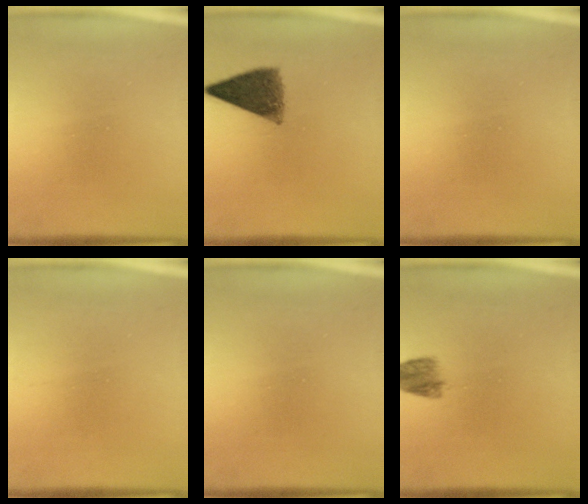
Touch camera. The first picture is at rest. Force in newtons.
{"total": 7.4}
{"total": 0.0}
{"total": 1.4}
{"total": 0.0}
{"total": 2.1}